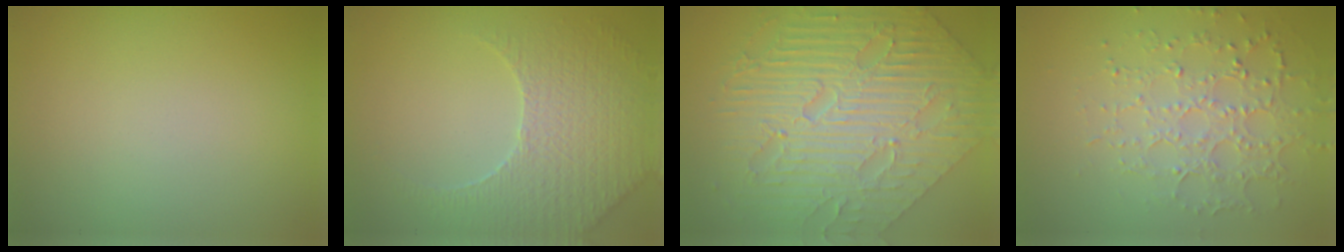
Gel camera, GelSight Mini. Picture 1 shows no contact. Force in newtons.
{"total": 4.3, "press": 4.2, "slide": 1.2}
{"total": 10.4, "press": 7.1, "slide": 7.6}
{"total": 3.8, "press": 3.4, "slide": 1.7}